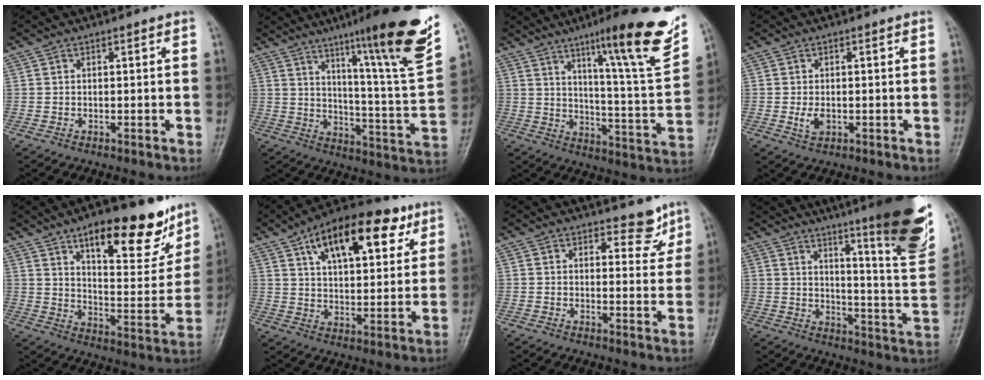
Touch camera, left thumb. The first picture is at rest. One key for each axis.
{"total": 23.7, "fx": 14.9, "fy": 1.5, "fz": 18.4, "tx": -0.240, "ty": -0.073, "tz": 0.218}
{"total": 21.5, "fx": 12.8, "fy": 2.6, "fz": 17.1, "tx": -0.212, "ty": -0.058, "tz": 0.190}
{"total": 2.6, "fx": -0.3, "fy": 1.6, "fz": 2.0, "tx": -0.039, "ty": -0.004, "tz": -0.002}
{"total": 19.1, "fx": 12.3, "fy": 7.2, "fz": 12.8, "tx": -0.134, "ty": -0.071, "tz": 0.188}
{"total": 19.1, "fx": 9.4, "fy": 8.9, "fz": 14.0, "tx": -0.181, "ty": -0.013, "tz": 0.149}
{"total": 4.6, "fx": 3.7, "fy": 2.4, "fz": 1.5, "tx": 0.010, "ty": -0.027, "tz": 0.045}
{"total": 22.7, "fx": 14.2, "fy": 2.9, "fz": 17.5, "tx": -0.216, "ty": -0.075, "tz": 0.196}